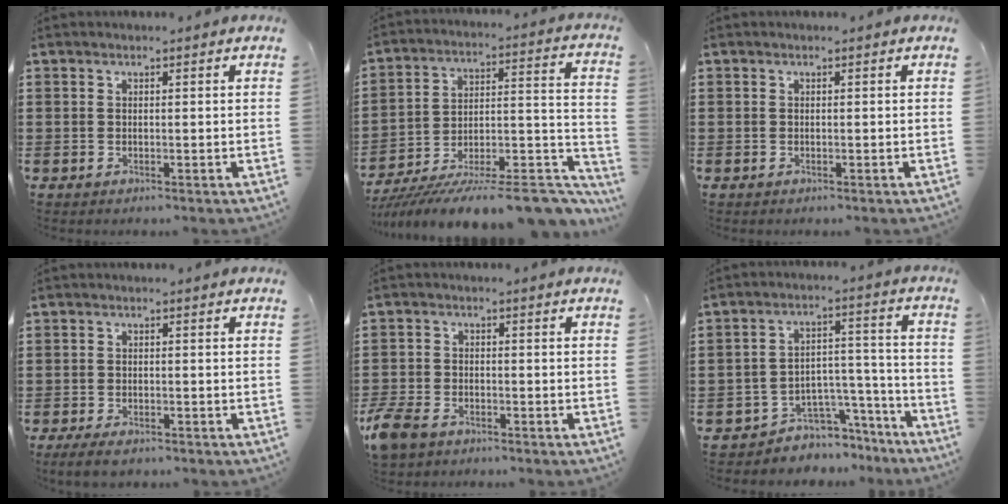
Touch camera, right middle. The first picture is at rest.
{"total": 12.5, "force": [-10.9, 0.9, 5.9], "torque": [-0.065, 0.024, -0.201]}
{"total": 0.0}
{"total": 2.0, "force": [-1.5, 0.6, 1.2], "torque": [-0.035, -0.004, -0.034]}
{"total": 4.0, "force": [-3.3, 1.8, 1.4], "torque": [-0.060, -0.006, -0.076]}
{"total": 5.2, "force": [-4.6, 2.4, 0.2], "torque": [-0.012, 0.014, -0.091]}